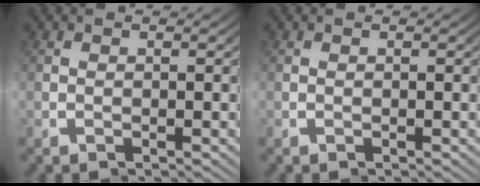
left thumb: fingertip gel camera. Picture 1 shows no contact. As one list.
[{"total": 0.0}]